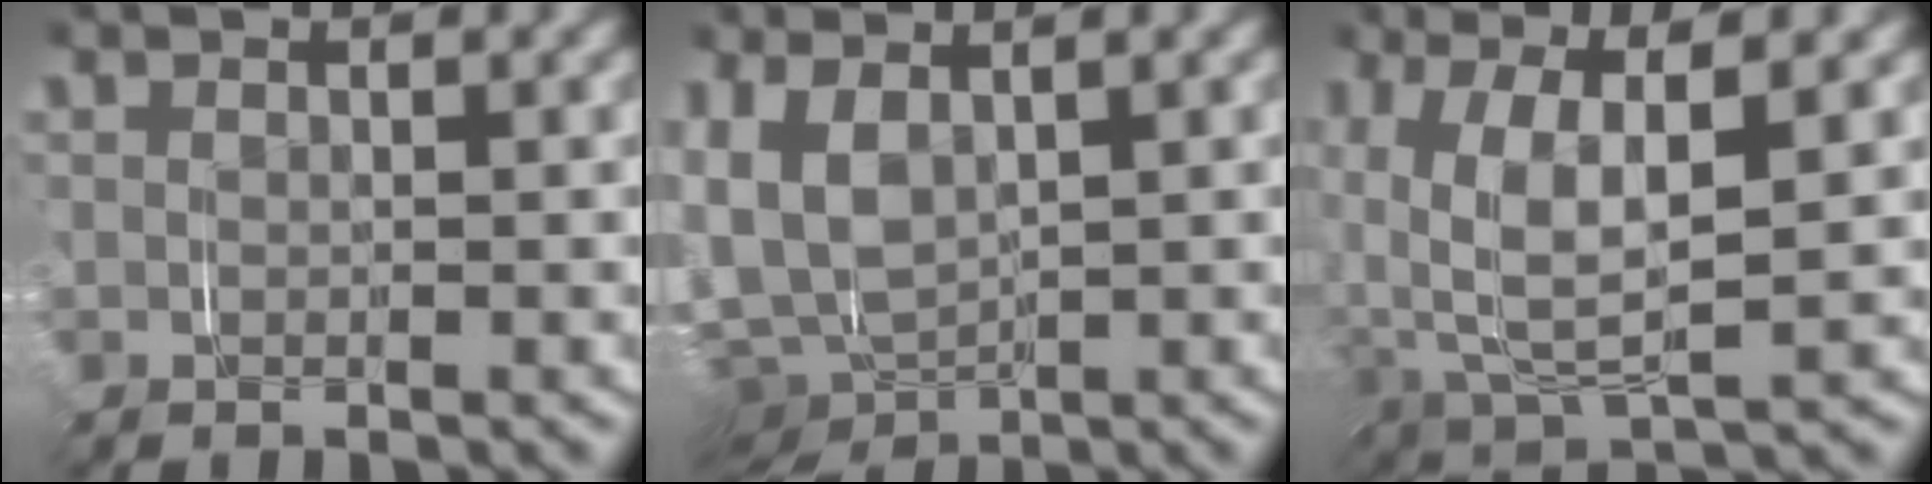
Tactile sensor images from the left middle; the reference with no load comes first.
{"total": 7.9, "force": [-2.1, 7.2, 2.5], "torque": [-0.090, -0.040, -0.032]}
{"total": 4.4, "force": [1.9, 2.4, 3.2], "torque": [-0.062, 0.002, 0.026]}